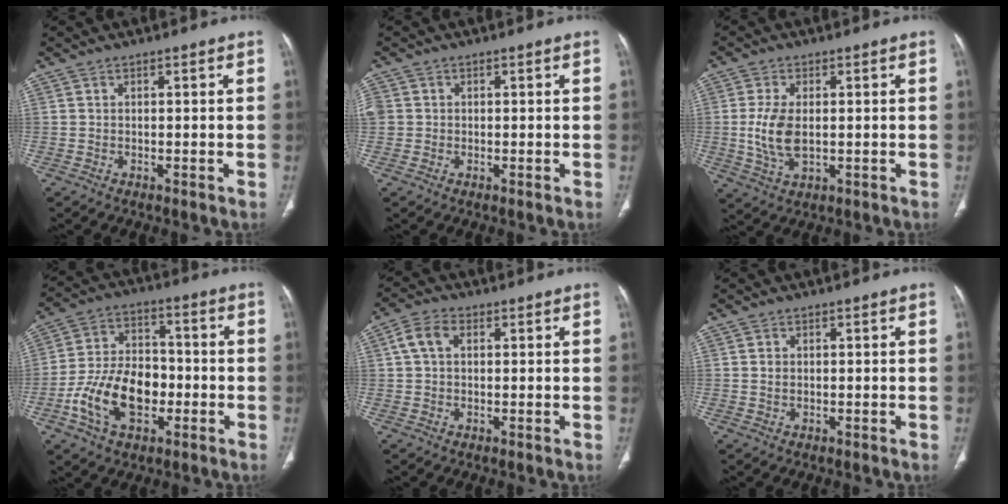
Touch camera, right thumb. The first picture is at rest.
{"total": 3.5, "force": [0.1, 3.3, 1.2], "torque": [-0.021, 0.012, 0.007]}
{"total": 8.7, "force": [0.0, 4.7, 7.3], "torque": [-0.151, -0.005, 0.007]}
{"total": 15.0, "force": [-4.5, 9.5, 10.6], "torque": [-0.177, 0.032, -0.082]}
{"total": 4.9, "force": [1.2, 3.2, 3.4], "torque": [-0.067, 0.014, 0.020]}
{"total": 1.2, "force": [0.2, 1.0, 0.7], "torque": [-0.007, 0.002, 0.008]}